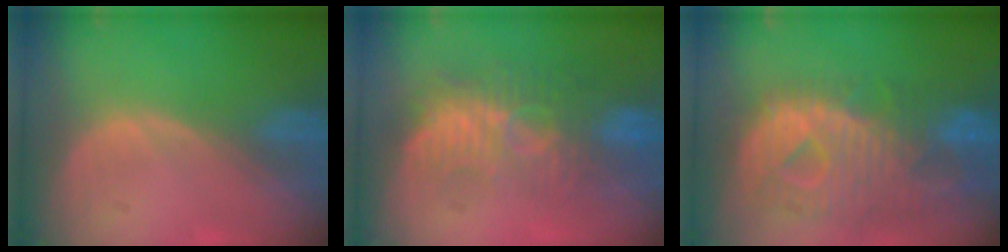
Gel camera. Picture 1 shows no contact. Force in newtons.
{"total": 9.1, "press": 8.5, "slide": 3.3}
{"total": 12.5, "press": 10.8, "slide": 6.4}